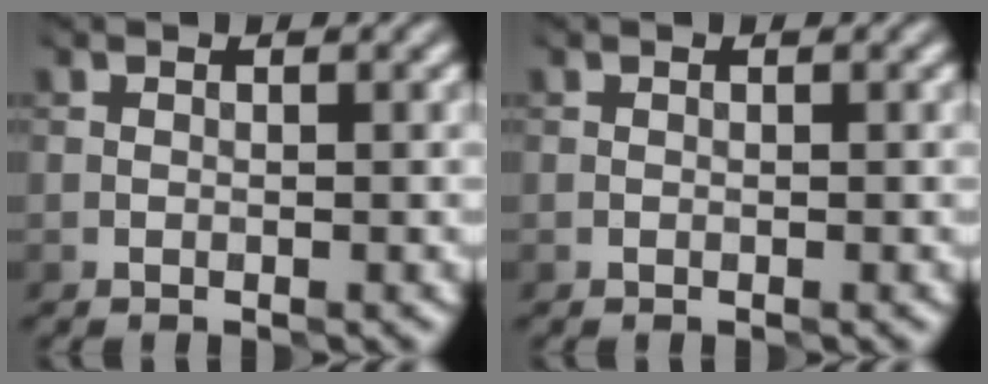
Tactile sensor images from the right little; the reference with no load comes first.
{"total": 0.0}